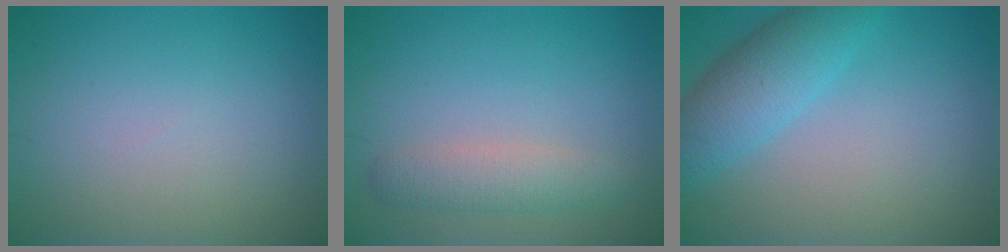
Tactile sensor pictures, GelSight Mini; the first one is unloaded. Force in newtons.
{"total": 2.7, "press": 2.7, "slide": 0.1}
{"total": 4.9, "press": 4.9, "slide": 0.1}